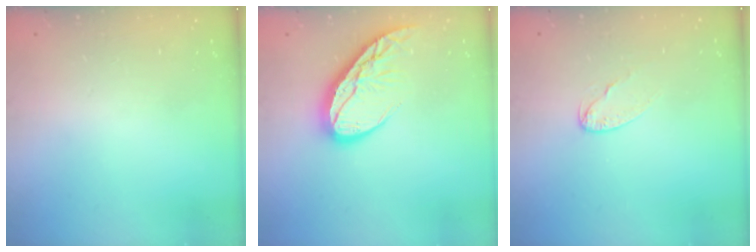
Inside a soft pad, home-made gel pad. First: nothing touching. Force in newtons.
{"total": 11.8, "press": 11.7, "slide": 1.2}
{"total": 4.1, "press": 4.1, "slide": 0.2}